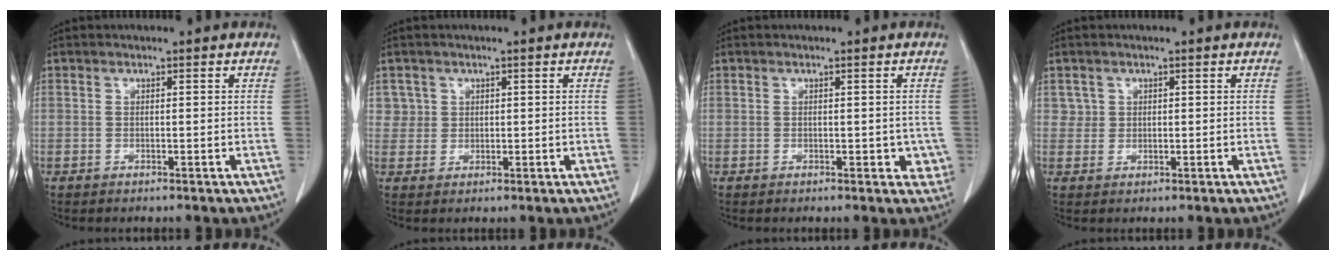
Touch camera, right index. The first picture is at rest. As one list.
[{"total": 2.5, "force": [1.0, 2.2, -0.4], "torque": [0.022, 0.003, 0.014]}, {"total": 2.6, "force": [-0.3, 1.8, 1.9], "torque": [-0.005, 0.003, -0.002]}, {"total": 1.7, "force": [0.8, 1.6, -0.1], "torque": [0.016, 0.000, 0.008]}]